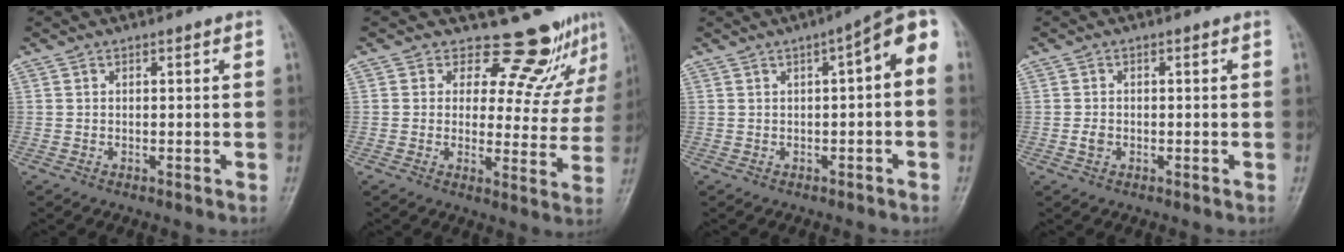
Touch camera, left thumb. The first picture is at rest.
{"total": 11.5, "force": [10.0, 4.9, 2.7], "torque": [0.013, -0.079, 0.112]}
{"total": 7.7, "force": [0.8, 2.5, 7.3], "torque": [-0.086, 0.035, -0.002]}
{"total": 1.8, "force": [-0.7, 1.4, 0.9], "torque": [-0.010, 0.006, -0.014]}